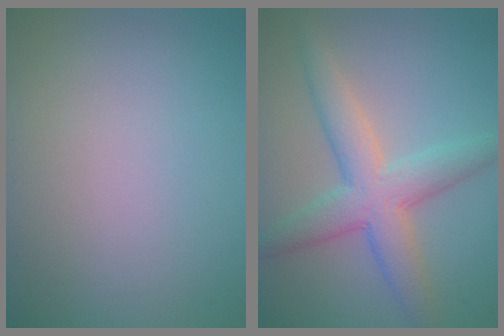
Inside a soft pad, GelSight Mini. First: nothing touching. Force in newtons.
{"total": 5.5, "press": 5.5, "slide": 0.2}